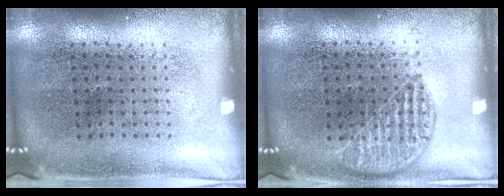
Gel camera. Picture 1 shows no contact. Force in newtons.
{"total": 1.0, "press": 0.9, "slide": 0.4}